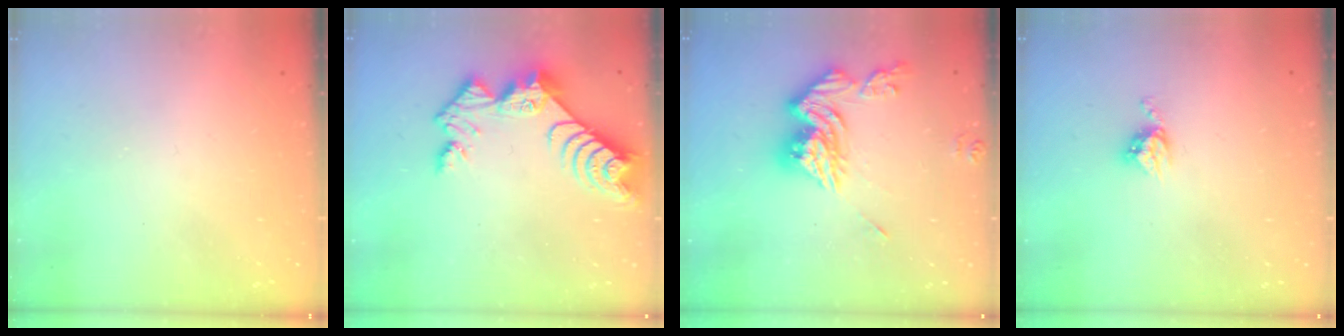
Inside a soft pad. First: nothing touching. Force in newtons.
{"total": 10.5, "press": 10.4, "slide": 0.8}
{"total": 13.7, "press": 13.6, "slide": 1.3}
{"total": 4.9, "press": 4.8, "slide": 0.2}